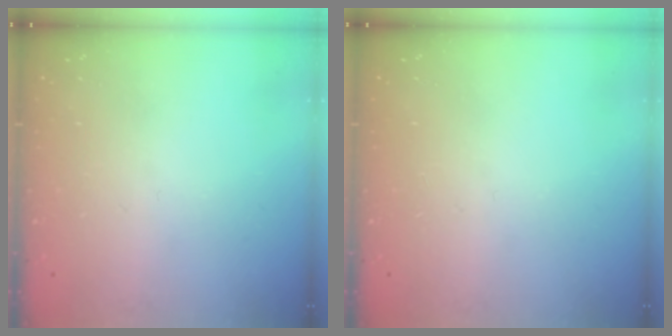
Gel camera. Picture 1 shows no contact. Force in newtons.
{"total": 0.0}